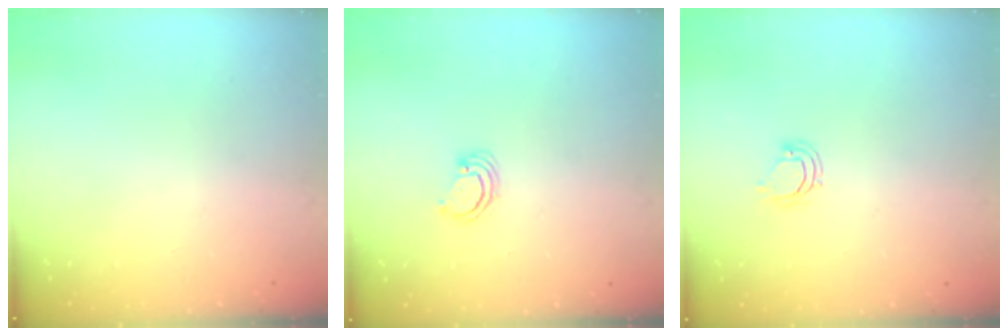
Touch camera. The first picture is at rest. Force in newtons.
{"total": 3.0, "press": 3.0, "slide": 0.3}
{"total": 4.6, "press": 4.5, "slide": 0.3}